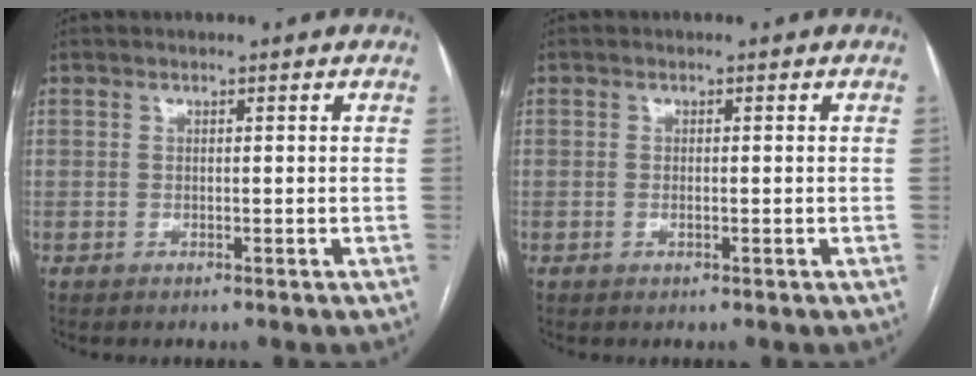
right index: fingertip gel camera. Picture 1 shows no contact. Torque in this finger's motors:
{"motor_torque": [-0.31, -0.11, -0.05, -0.01]}